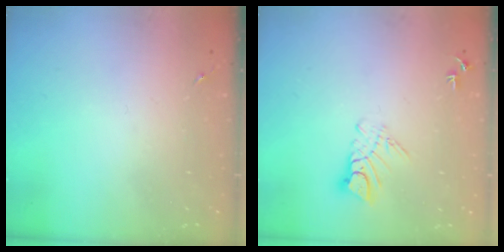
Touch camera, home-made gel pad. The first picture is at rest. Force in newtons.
{"total": 6.5, "press": 6.5, "slide": 0.5}